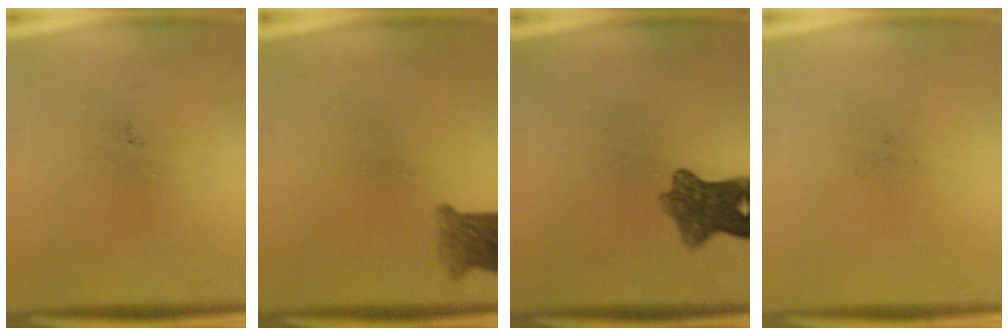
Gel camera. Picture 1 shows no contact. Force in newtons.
{"total": 3.9}
{"total": 7.3}
{"total": 0.0}